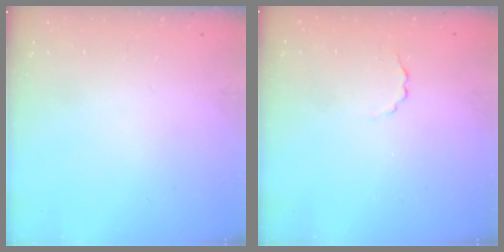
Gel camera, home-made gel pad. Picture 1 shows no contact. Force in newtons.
{"total": 1.5, "press": 1.4, "slide": 0.5}